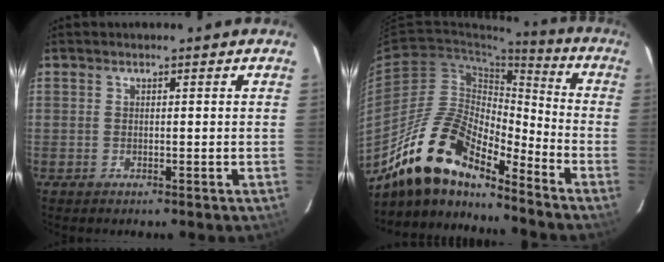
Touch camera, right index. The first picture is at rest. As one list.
[{"total": 17.2, "force": [-13.7, 5.2, 9.1], "torque": [-0.160, 0.003, -0.263]}]